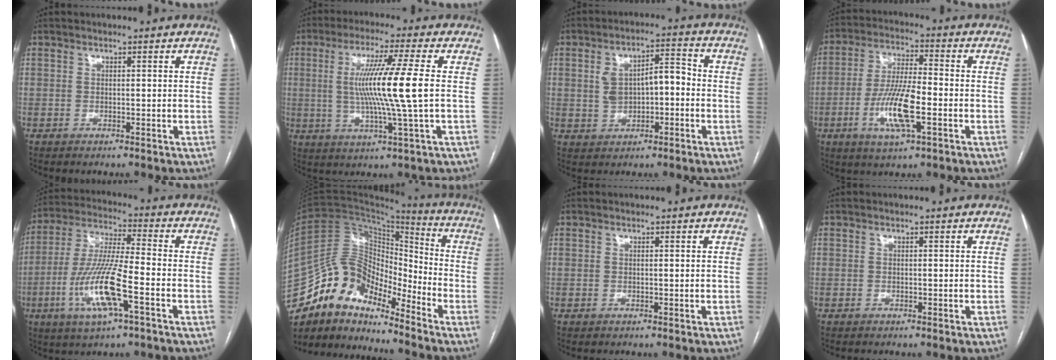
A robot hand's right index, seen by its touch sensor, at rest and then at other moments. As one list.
[{"total": 13.6, "force": [0.5, -2.4, 13.4], "torque": [-0.247, -0.002, 0.009]}, {"total": 7.7, "force": [-0.2, 4.0, 6.6], "torque": [-0.119, 0.030, 0.001]}, {"total": 11.0, "force": [-3.4, 2.0, 10.3], "torque": [-0.206, -0.004, -0.062]}, {"total": 13.6, "force": [-4.7, 1.4, 12.7], "torque": [-0.263, -0.009, -0.089]}, {"total": 13.3, "force": [-11.5, 5.0, 4.5], "torque": [-0.078, 0.066, -0.216]}, {"total": 0.0}, {"total": 0.0}]